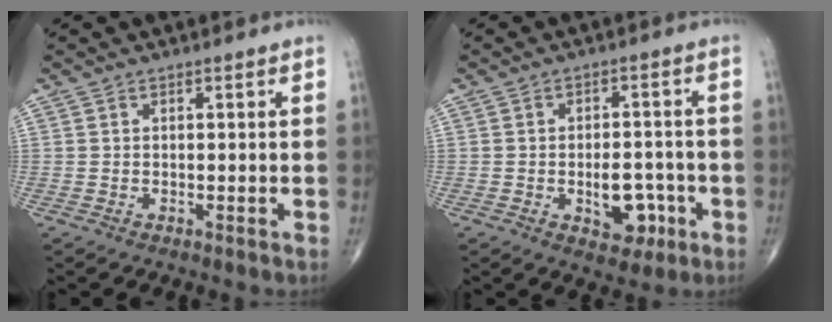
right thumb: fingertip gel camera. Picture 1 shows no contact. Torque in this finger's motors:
{"motor_torque": [2.39, 1.89, 0.34, -0.53, 0.14]}